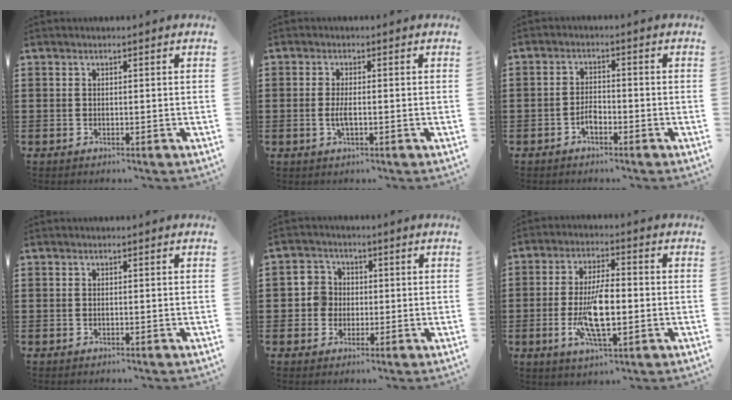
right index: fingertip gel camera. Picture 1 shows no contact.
{"total": 2.5, "force": [-0.5, 0.5, 2.4], "torque": [-0.058, -0.007, -0.014]}
{"total": 2.5, "force": [-1.4, 1.1, 1.7], "torque": [-0.034, 0.004, -0.027]}
{"total": 0.0}
{"total": 4.1, "force": [-0.5, 3.9, 0.9], "torque": [-0.033, 0.011, -0.012]}
{"total": 9.9, "force": [-1.8, 3.5, 9.1], "torque": [-0.191, -0.012, -0.033]}